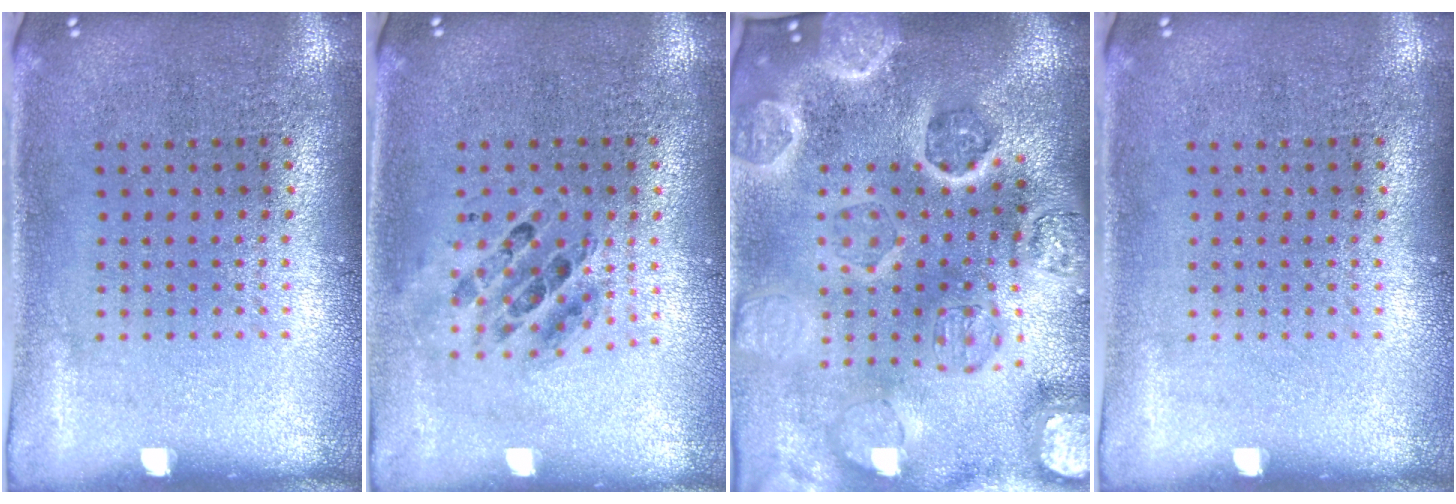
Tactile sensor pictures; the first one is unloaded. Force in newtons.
{"total": 0.7, "press": 0.7, "slide": 0.1}
{"total": 5.5, "press": 4.7, "slide": 2.8}
{"total": 0.0}